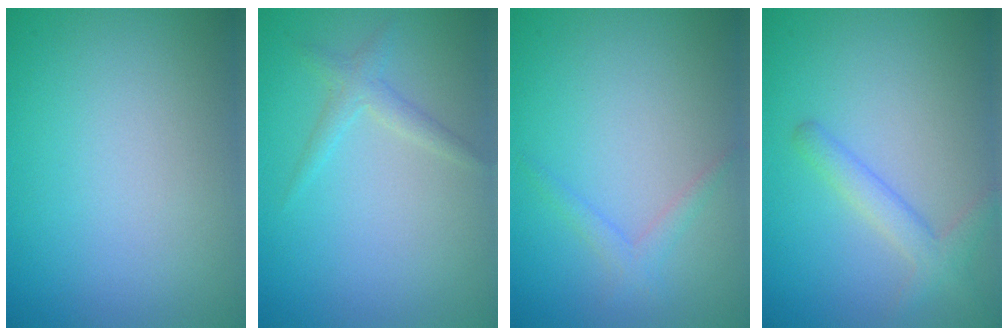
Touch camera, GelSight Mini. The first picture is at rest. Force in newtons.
{"total": 1.5, "press": 1.5, "slide": 0.1}
{"total": 1.3, "press": 1.3, "slide": 0.1}
{"total": 2.5, "press": 2.5, "slide": 0.1}